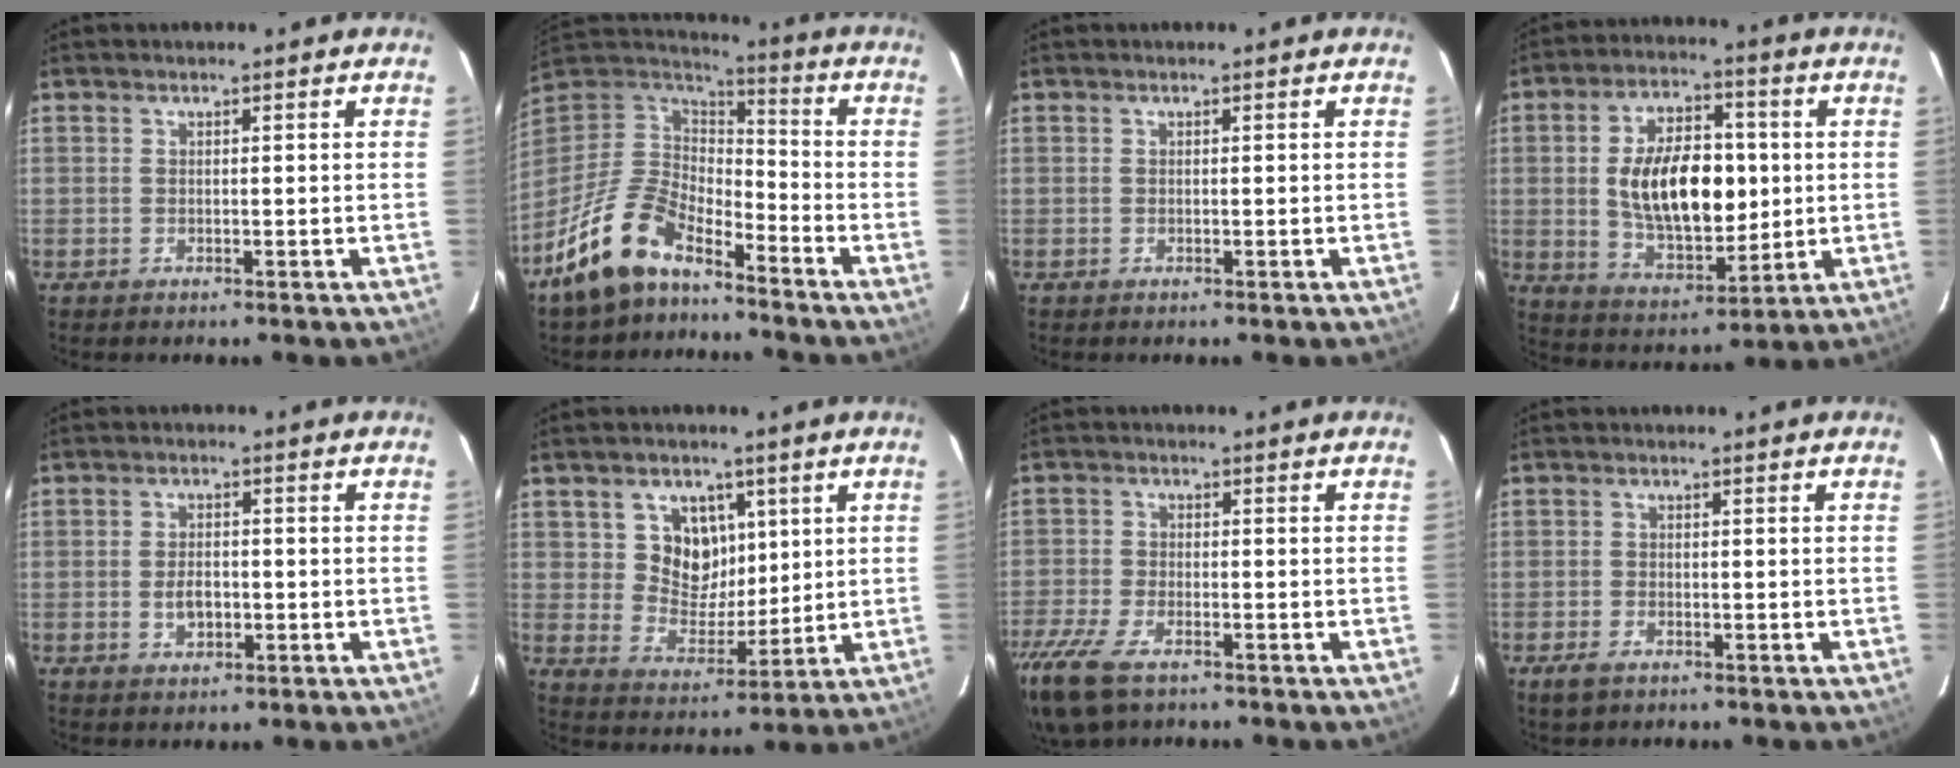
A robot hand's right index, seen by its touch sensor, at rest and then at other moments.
{"total": 14.9, "force": [-10.6, 6.9, 8.0], "torque": [-0.177, 0.002, -0.199]}
{"total": 0.0}
{"total": 16.9, "force": [0.9, 9.3, 14.0], "torque": [-0.248, 0.010, 0.031]}
{"total": 3.8, "force": [-1.0, 2.5, 2.7], "torque": [-0.051, 0.000, -0.012]}
{"total": 9.3, "force": [3.4, 7.8, 3.6], "torque": [-0.069, -0.001, 0.070]}
{"total": 12.7, "force": [-8.6, 5.4, 7.6], "torque": [-0.195, -0.045, -0.163]}
{"total": 3.0, "force": [-2.0, 1.6, 1.6], "torque": [-0.038, -0.006, -0.037]}